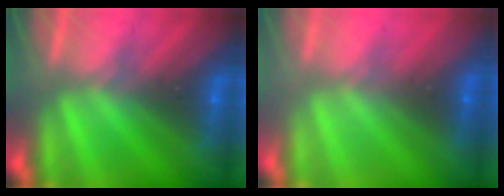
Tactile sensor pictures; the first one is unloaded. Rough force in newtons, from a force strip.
{"total": 3.3}